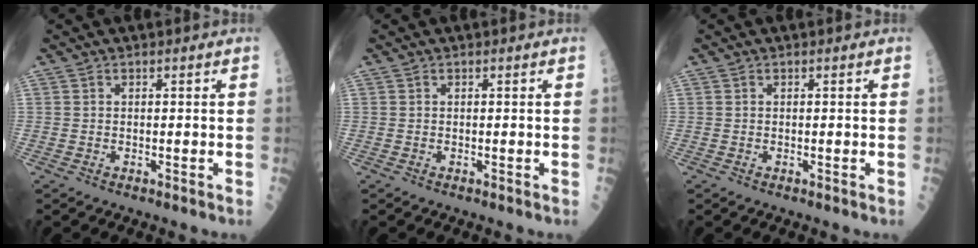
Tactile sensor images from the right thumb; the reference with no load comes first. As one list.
[{"total": 0.0}, {"total": 0.0}]